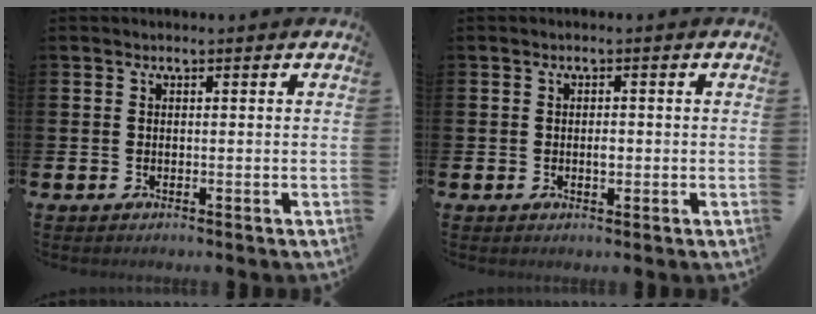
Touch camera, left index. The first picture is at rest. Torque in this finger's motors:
{"motor_torque": [0.01, 0.02, 0.00, 0.01]}